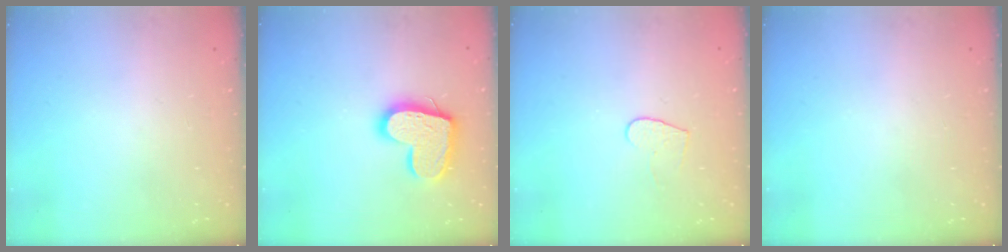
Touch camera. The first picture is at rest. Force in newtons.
{"total": 15.1, "press": 15.0, "slide": 1.0}
{"total": 4.7, "press": 4.7, "slide": 0.4}
{"total": 0.0}